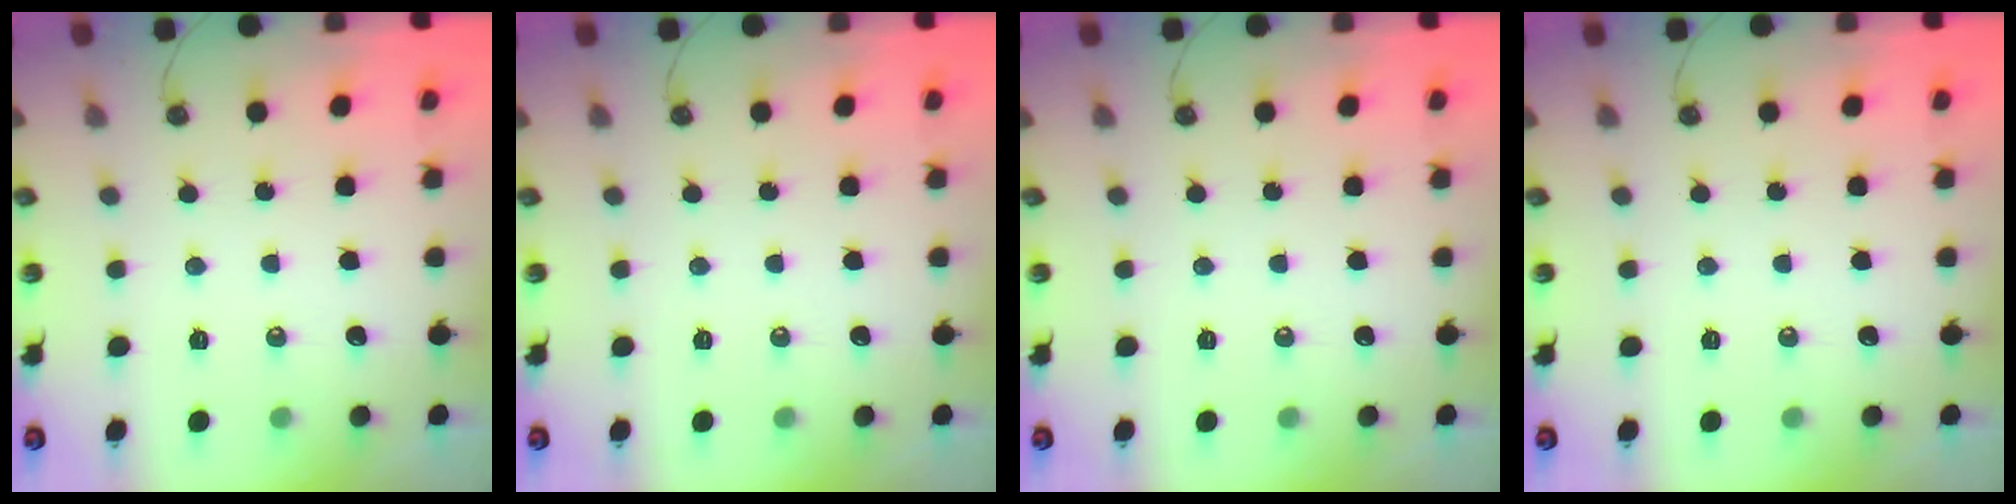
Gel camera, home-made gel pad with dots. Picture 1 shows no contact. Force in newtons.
{"total": 0.0}
{"total": 0.0}
{"total": 0.0}